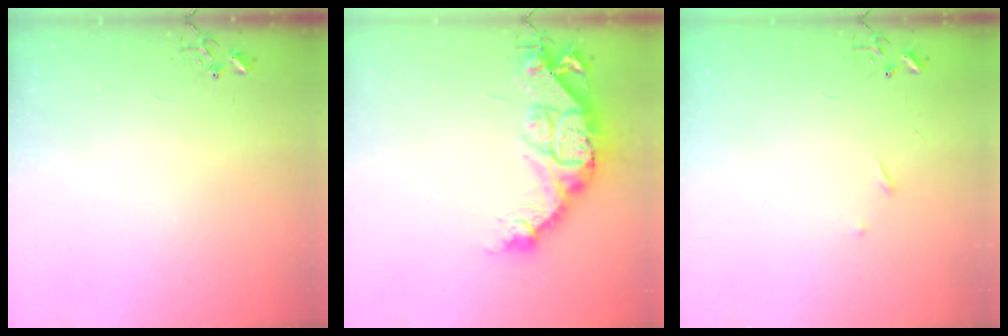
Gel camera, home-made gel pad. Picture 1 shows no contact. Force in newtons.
{"total": 16.7, "press": 16.6, "slide": 1.4}
{"total": 3.7, "press": 3.6, "slide": 0.4}